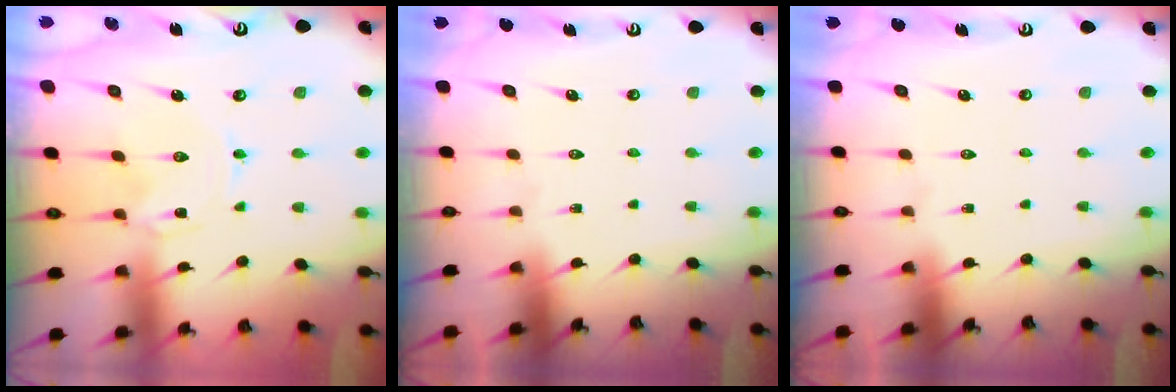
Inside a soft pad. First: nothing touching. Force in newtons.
{"total": 0.0}
{"total": 0.0}